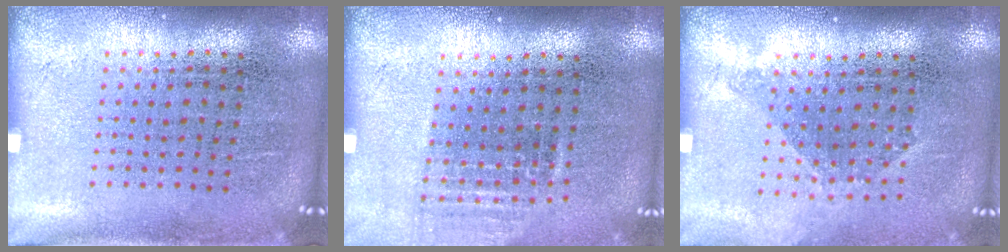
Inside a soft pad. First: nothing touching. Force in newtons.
{"total": 1.0, "press": 0.9, "slide": 0.4}
{"total": 1.1, "press": 0.9, "slide": 0.7}